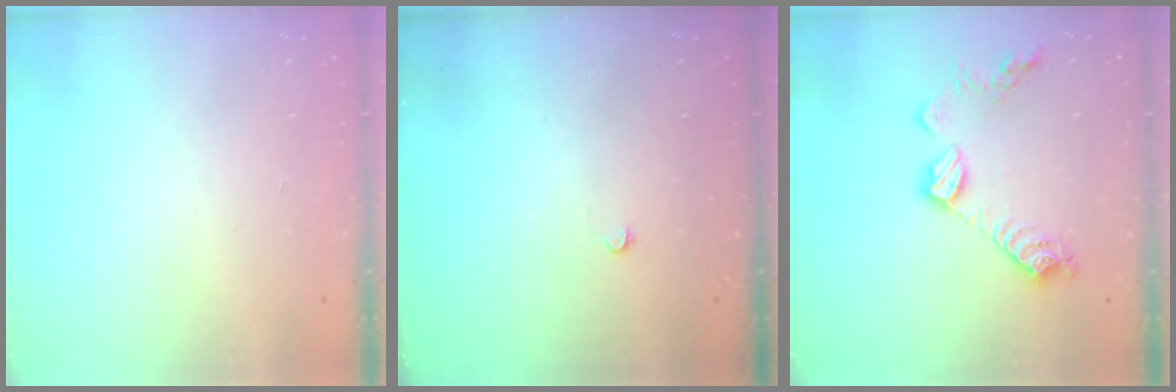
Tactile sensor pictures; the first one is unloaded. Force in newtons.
{"total": 2.3, "press": 2.3, "slide": 0.4}
{"total": 12.1, "press": 12.1, "slide": 0.5}